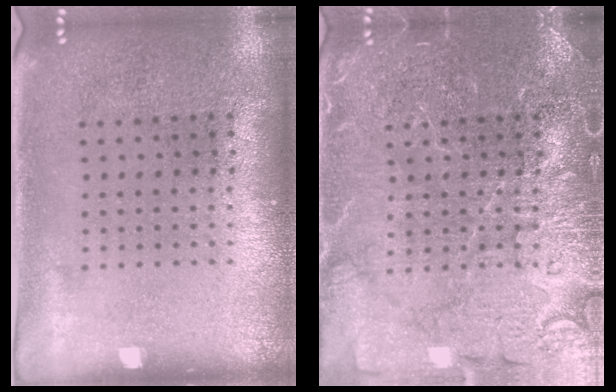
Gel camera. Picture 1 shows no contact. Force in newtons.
{"total": 6.5, "press": 6.4, "slide": 1.0}